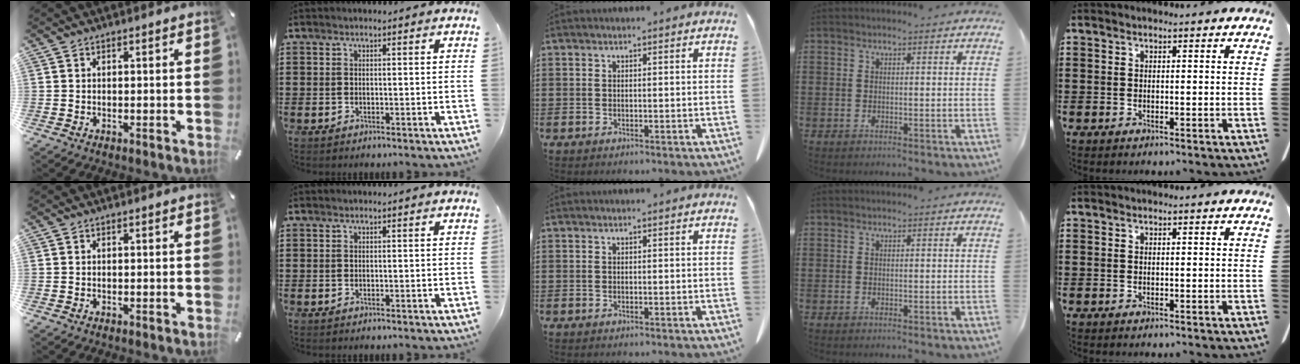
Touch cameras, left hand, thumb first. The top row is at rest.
{}